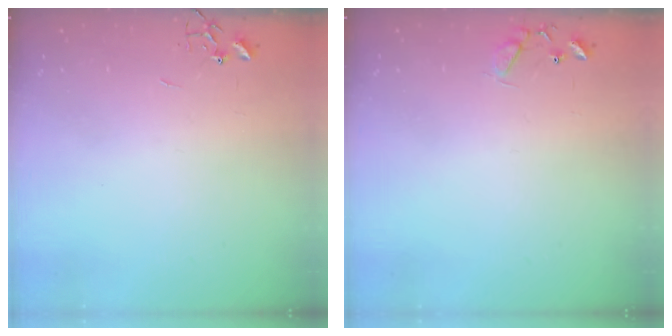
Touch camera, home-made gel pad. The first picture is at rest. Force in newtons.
{"total": 7.7, "press": 7.7, "slide": 0.5}